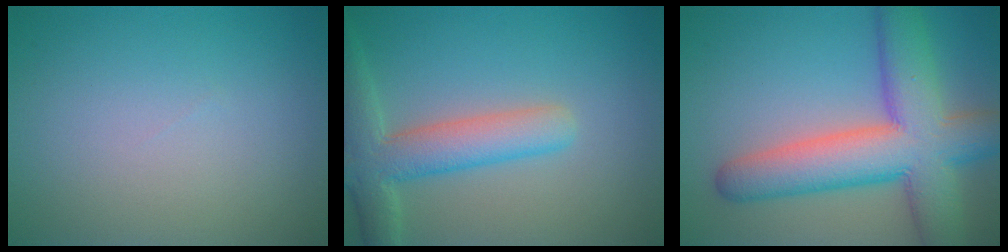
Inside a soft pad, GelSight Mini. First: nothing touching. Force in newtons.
{"total": 5.5, "press": 5.5, "slide": 0.3}
{"total": 10.6, "press": 10.6, "slide": 0.5}